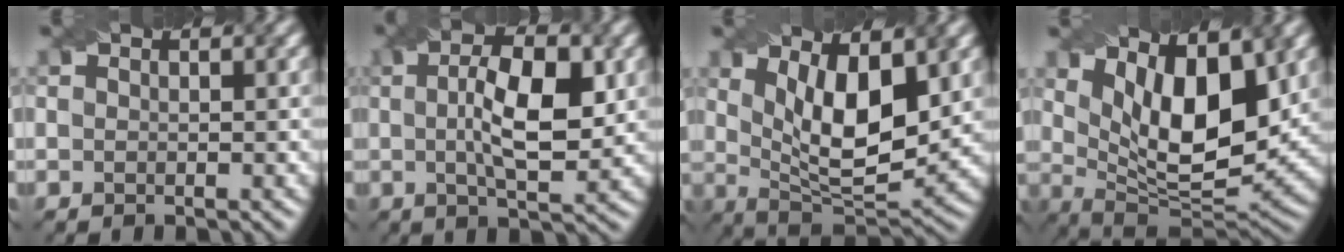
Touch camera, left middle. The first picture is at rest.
{"total": 7.3, "force": [0.8, 2.4, 6.8], "torque": [-0.112, 0.006, 0.011]}
{"total": 8.3, "force": [2.3, 3.1, 7.3], "torque": [-0.135, -0.011, 0.042]}
{"total": 9.7, "force": [3.3, 4.2, 8.1], "torque": [-0.138, -0.012, 0.054]}